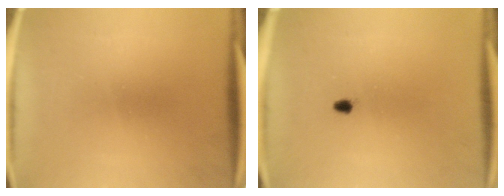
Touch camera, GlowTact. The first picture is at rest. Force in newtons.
{"total": 0.9}